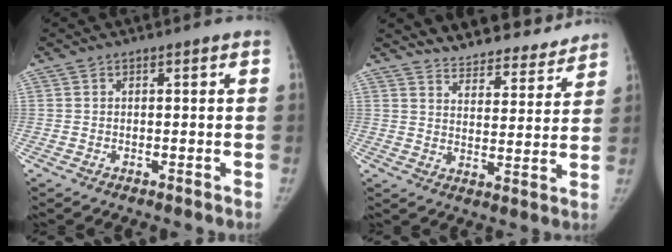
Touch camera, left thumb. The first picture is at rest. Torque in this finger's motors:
{"motor_torque": [0.37, 0.23, 0.25, -0.18, 0.01]}